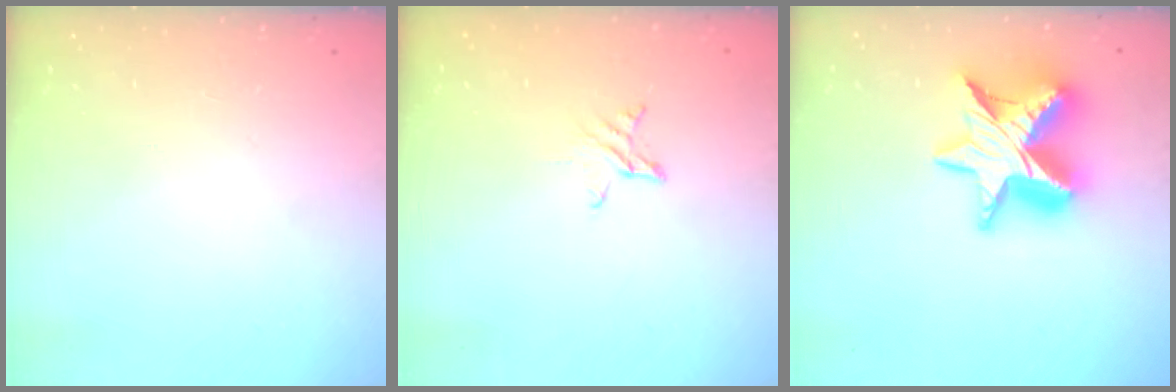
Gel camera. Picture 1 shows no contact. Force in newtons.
{"total": 3.4, "press": 3.3, "slide": 0.3}
{"total": 16.1, "press": 16.0, "slide": 1.3}